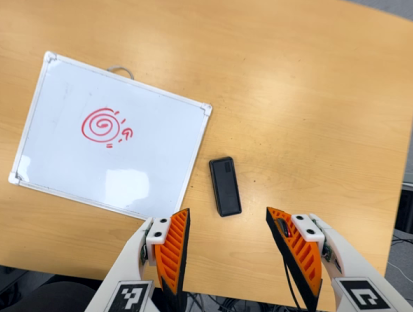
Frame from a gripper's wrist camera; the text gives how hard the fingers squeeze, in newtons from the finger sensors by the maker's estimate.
{"total": 0.0}